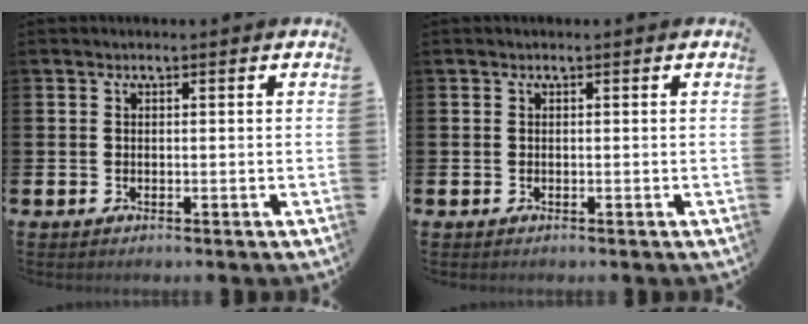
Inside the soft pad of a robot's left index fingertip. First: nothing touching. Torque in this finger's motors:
{"motor_torque": [-0.04, -0.04, 0.00, -0.01]}